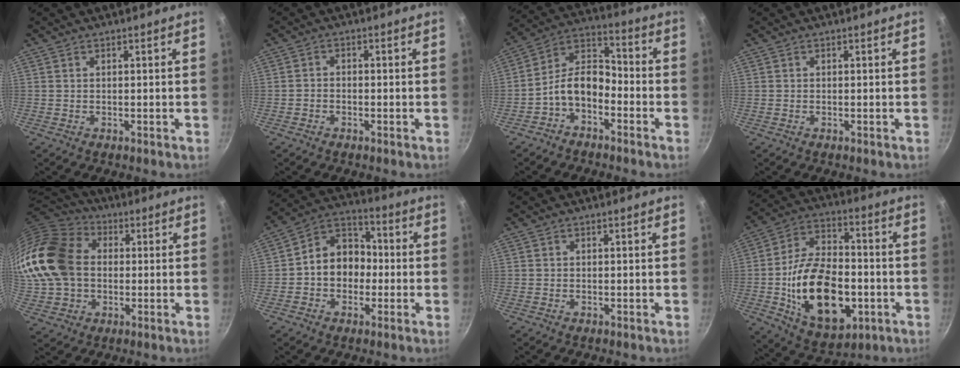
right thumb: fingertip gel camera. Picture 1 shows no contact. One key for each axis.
{"total": 1.5, "fx": -1.1, "fy": 0.9, "fz": 0.6, "tx": -0.013, "ty": 0.010, "tz": -0.023}
{"total": 9.5, "fx": -4.1, "fy": 5.9, "fz": 6.2, "tx": -0.097, "ty": 0.063, "tz": -0.091}
{"total": 0.0}
{"total": 24.9, "fx": 2.2, "fy": 18.8, "fz": 16.2, "tx": -0.354, "ty": 0.045, "tz": 0.037}
{"total": 11.1, "fx": -1.2, "fy": 9.0, "fz": 6.5, "tx": -0.053, "ty": 0.038, "tz": -0.036}
{"total": 0.0}
{"total": 23.0, "fx": -4.7, "fy": 13.8, "fz": 17.8, "tx": -0.281, "ty": 0.026, "tz": -0.069}